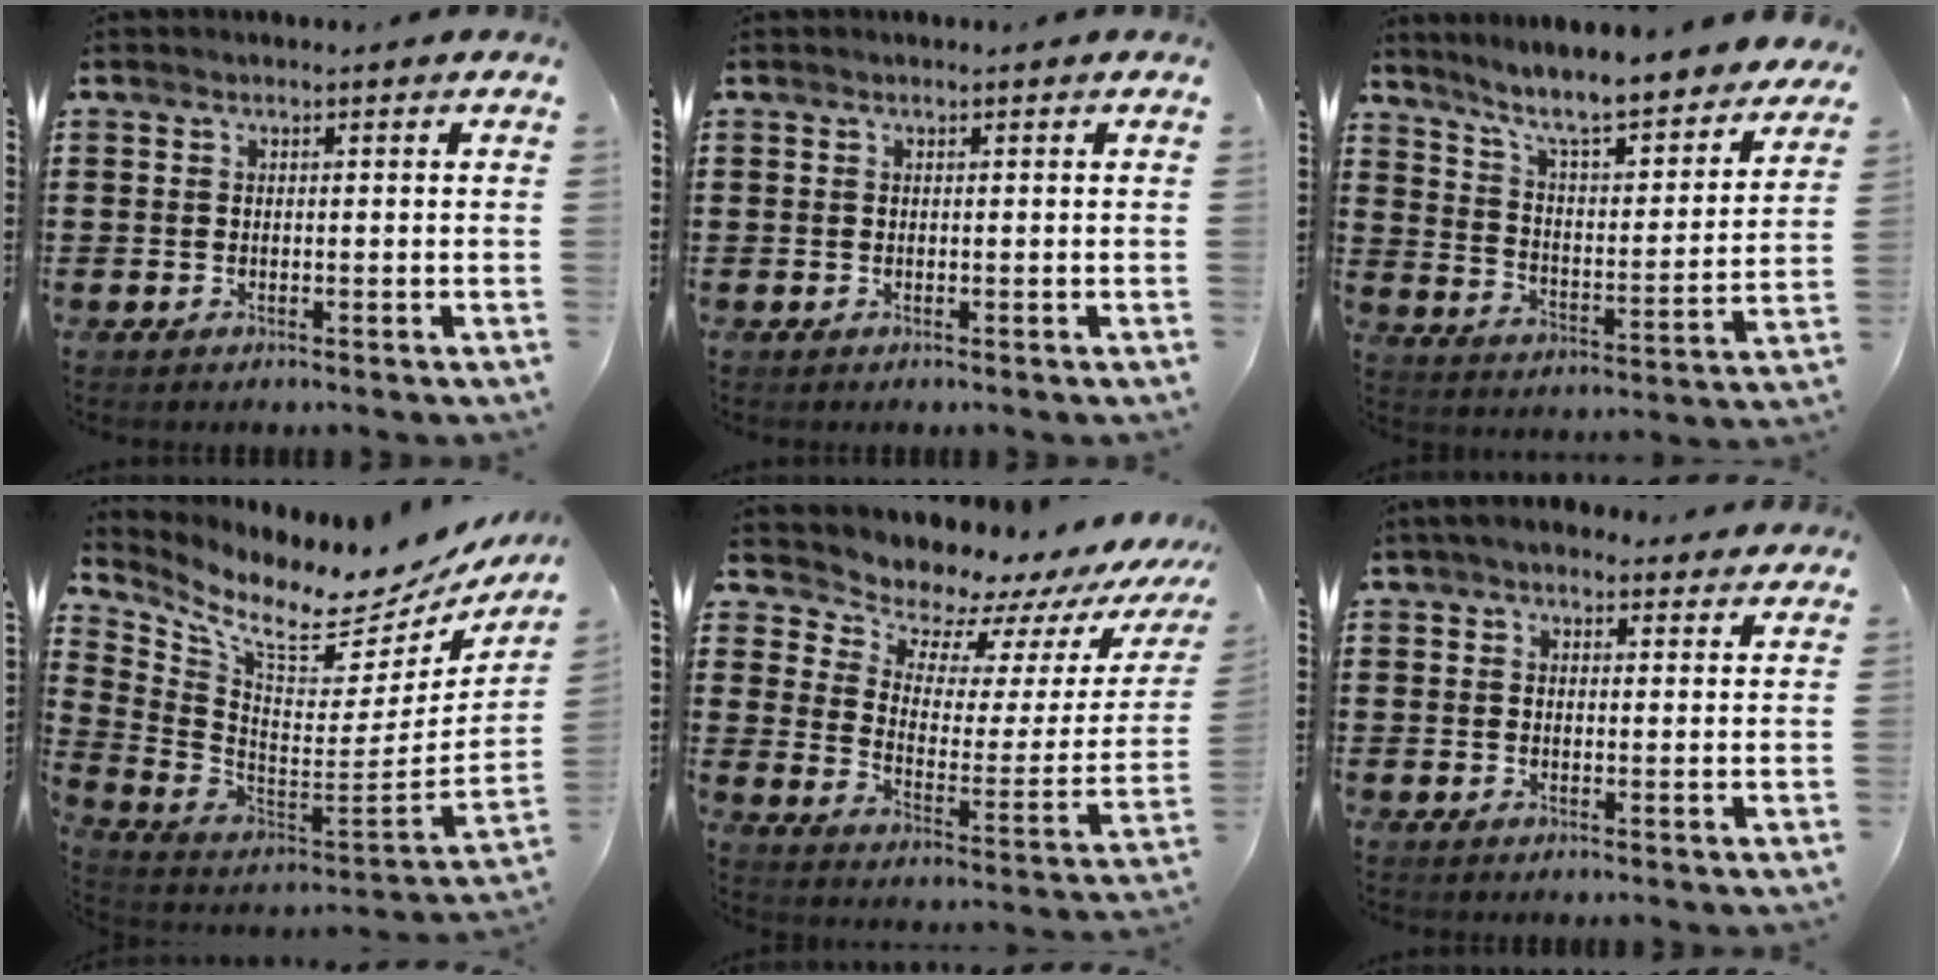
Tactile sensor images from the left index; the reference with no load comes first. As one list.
[{"total": 0.0}, {"total": 7.5, "force": [6.6, 0.1, 3.6], "torque": [-0.097, -0.053, 0.106]}, {"total": 8.3, "force": [6.8, 1.5, 4.6], "torque": [-0.117, -0.071, 0.111]}, {"total": 7.6, "force": [7.0, 2.7, 1.1], "torque": [-0.049, -0.064, 0.121]}, {"total": 3.1, "force": [2.5, 1.5, 1.0], "torque": [-0.027, 0.002, 0.046]}]